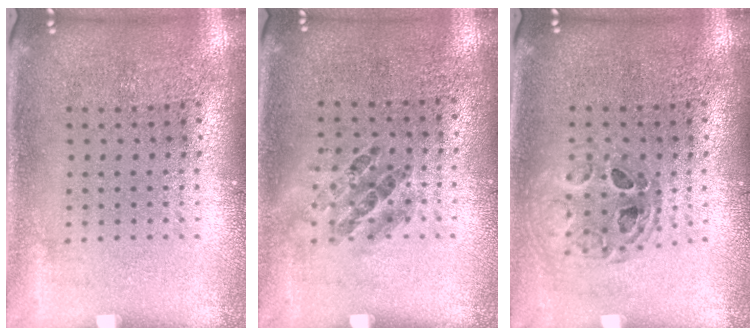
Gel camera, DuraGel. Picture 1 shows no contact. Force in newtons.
{"total": 0.9, "press": 0.6, "slide": 0.6}
{"total": 0.8, "press": 0.8, "slide": 0.1}